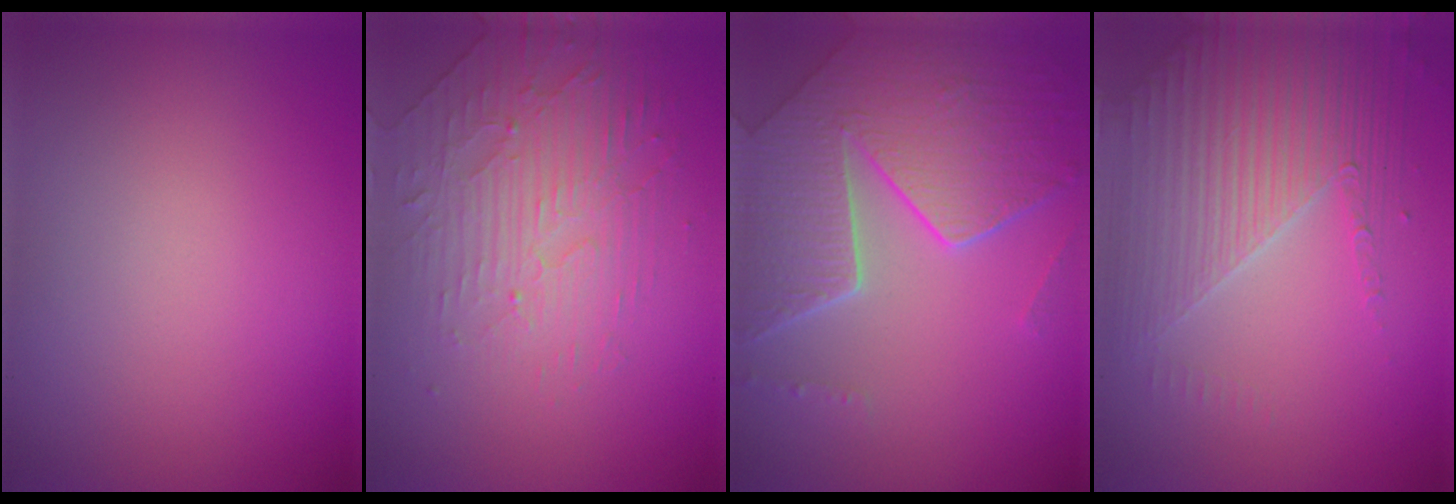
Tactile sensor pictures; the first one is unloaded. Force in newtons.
{"total": 4.7, "press": 3.3, "slide": 3.3}
{"total": 8.3, "press": 5.9, "slide": 5.9}
{"total": 4.2, "press": 3.9, "slide": 1.4}